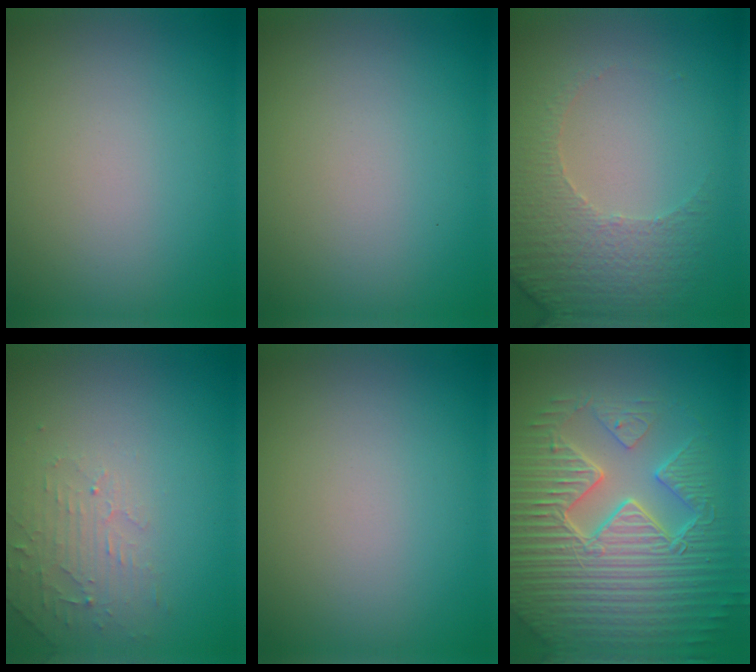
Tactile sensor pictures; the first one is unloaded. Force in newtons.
{"total": 0.0}
{"total": 5.0, "press": 3.6, "slide": 3.5}
{"total": 2.4, "press": 2.3, "slide": 0.5}
{"total": 0.0}
{"total": 9.5, "press": 6.7, "slide": 6.7}